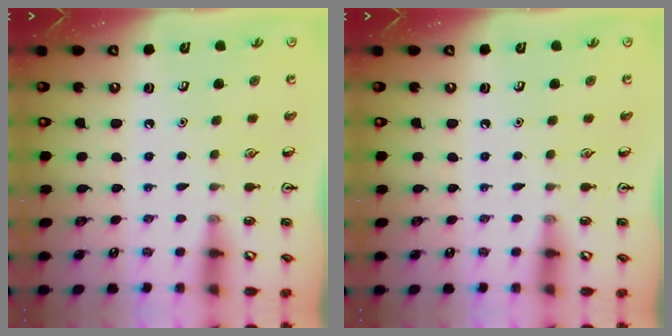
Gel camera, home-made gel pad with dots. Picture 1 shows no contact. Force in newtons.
{"total": 0.0}